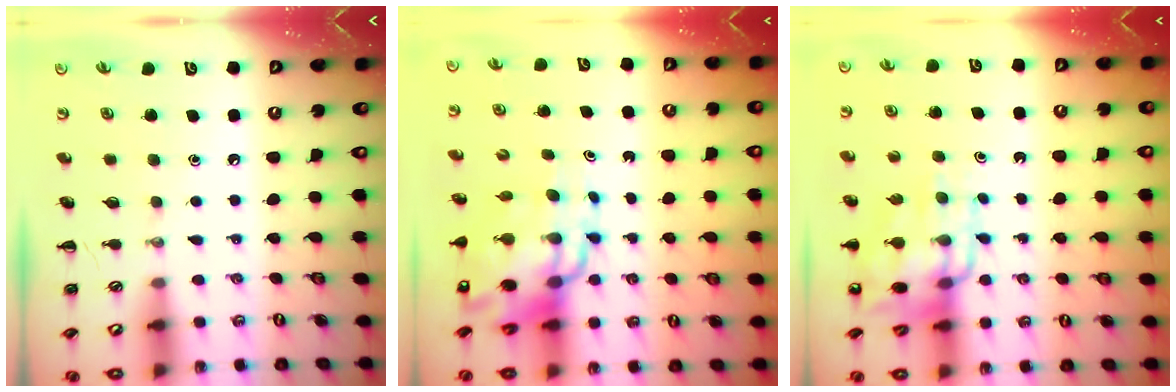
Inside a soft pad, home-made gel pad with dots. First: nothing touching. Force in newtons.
{"total": 14.2, "press": 13.6, "slide": 4.1}
{"total": 12.6, "press": 12.3, "slide": 2.8}